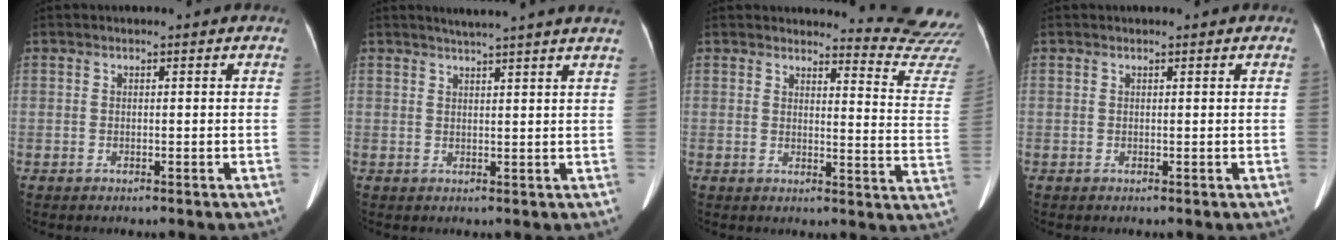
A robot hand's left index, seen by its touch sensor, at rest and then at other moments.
{"total": 9.1, "force": [8.0, -1.0, 4.2], "torque": [-0.058, -0.005, 0.084]}
{"total": 12.7, "force": [12.7, -1.3, 0.2], "torque": [0.014, -0.161, 0.113]}
{"total": 1.1, "force": [0.8, 0.4, 0.6], "torque": [-0.003, 0.003, 0.008]}